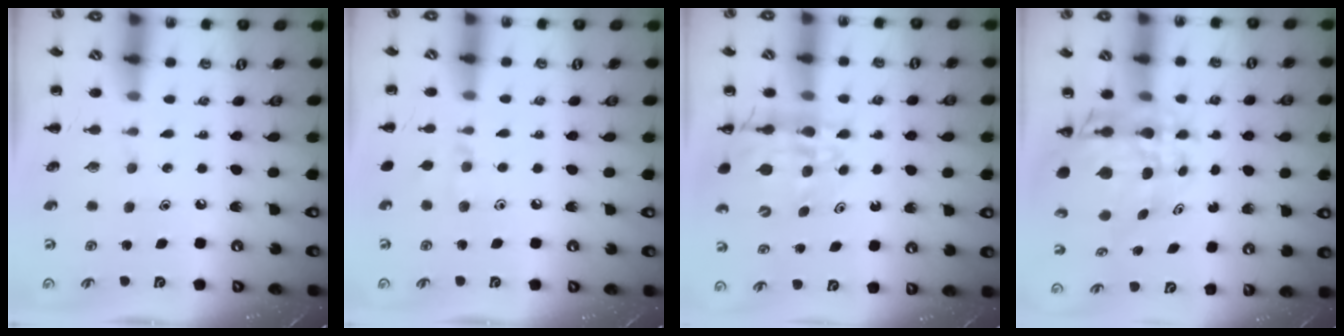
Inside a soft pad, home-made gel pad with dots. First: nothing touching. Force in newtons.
{"total": 2.9, "press": 2.7, "slide": 1.0}
{"total": 11.6, "press": 11.1, "slide": 3.3}
{"total": 9.3, "press": 8.9, "slide": 2.9}